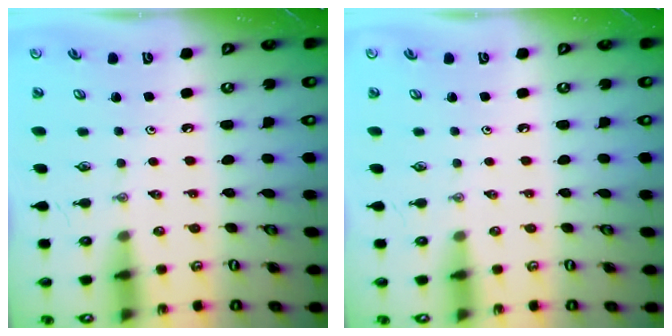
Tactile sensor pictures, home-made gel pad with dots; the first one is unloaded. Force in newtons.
{"total": 0.0}